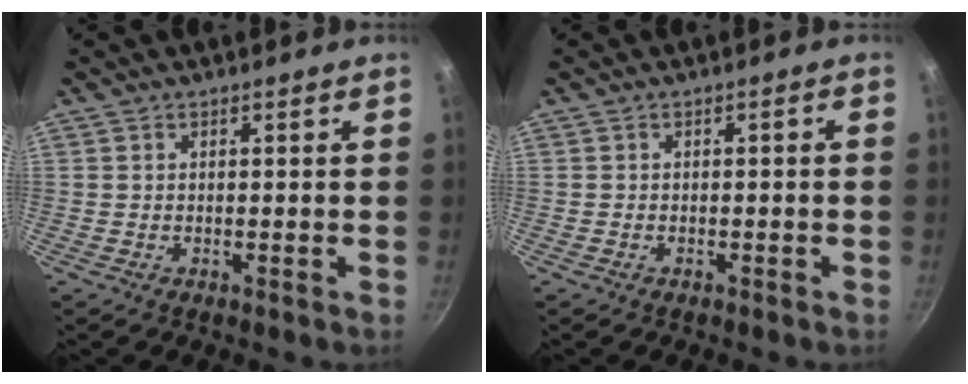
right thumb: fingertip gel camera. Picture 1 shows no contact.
{"total": 1.0, "force": [-0.7, 0.5, 0.6], "torque": [-0.014, 0.015, -0.008]}